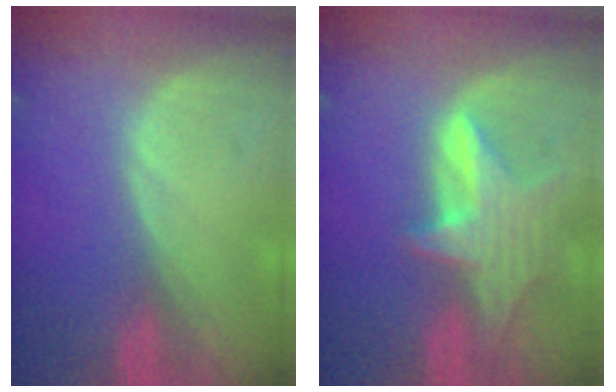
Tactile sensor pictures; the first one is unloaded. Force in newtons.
{"total": 6.6, "press": 6.4, "slide": 1.2}